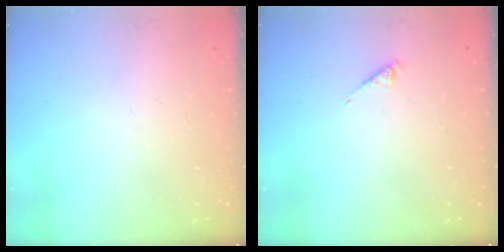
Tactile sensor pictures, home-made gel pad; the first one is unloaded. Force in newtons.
{"total": 1.1, "press": 1.1, "slide": 0.3}